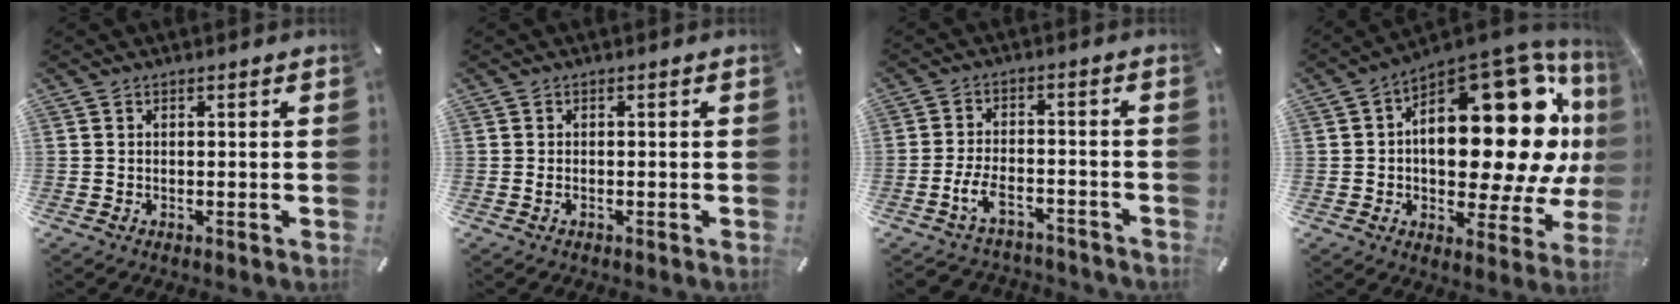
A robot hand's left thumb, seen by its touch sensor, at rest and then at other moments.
{"total": 1.0, "force": [-0.4, 0.5, 0.8], "torque": [-0.016, -0.001, -0.008]}
{"total": 7.7, "force": [-4.2, 4.2, 4.9], "torque": [-0.109, 0.014, -0.078]}
{"total": 30.0, "force": [6.8, 15.0, 25.0], "torque": [-0.340, -0.066, 0.127]}